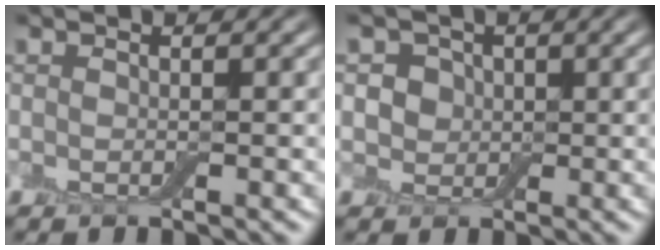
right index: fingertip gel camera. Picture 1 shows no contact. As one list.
[{"total": 3.3, "force": [1.1, 2.9, 1.2], "torque": [-0.013, 0.008, 0.006]}]